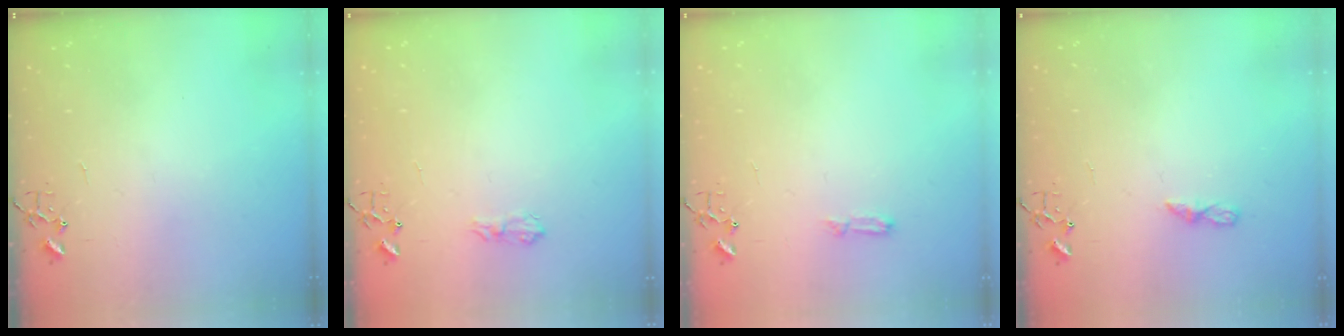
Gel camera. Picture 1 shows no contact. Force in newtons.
{"total": 7.0, "press": 6.9, "slide": 0.9}
{"total": 4.8, "press": 4.8, "slide": 0.5}
{"total": 5.5, "press": 5.4, "slide": 0.4}